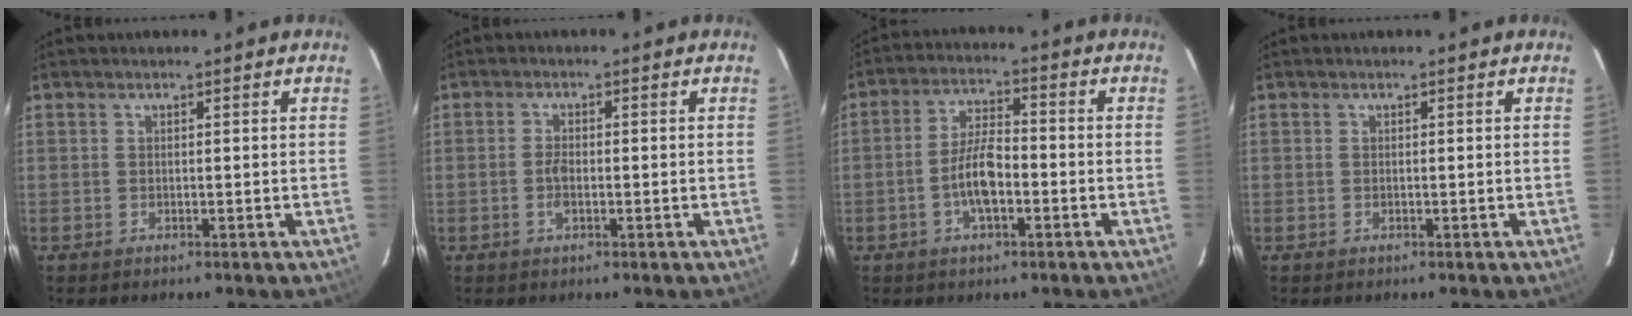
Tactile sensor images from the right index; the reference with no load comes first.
{"total": 2.4, "force": [-0.7, 1.1, 2.0], "torque": [-0.044, 0.001, -0.014]}
{"total": 7.2, "force": [-2.5, 2.6, 6.3], "torque": [-0.129, 0.009, -0.045]}
{"total": 0.0}